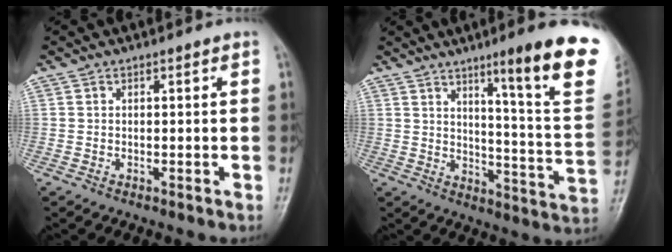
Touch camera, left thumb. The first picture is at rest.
{"total": 19.6, "force": [10.9, 1.1, 16.2], "torque": [-0.193, -0.060, 0.148]}